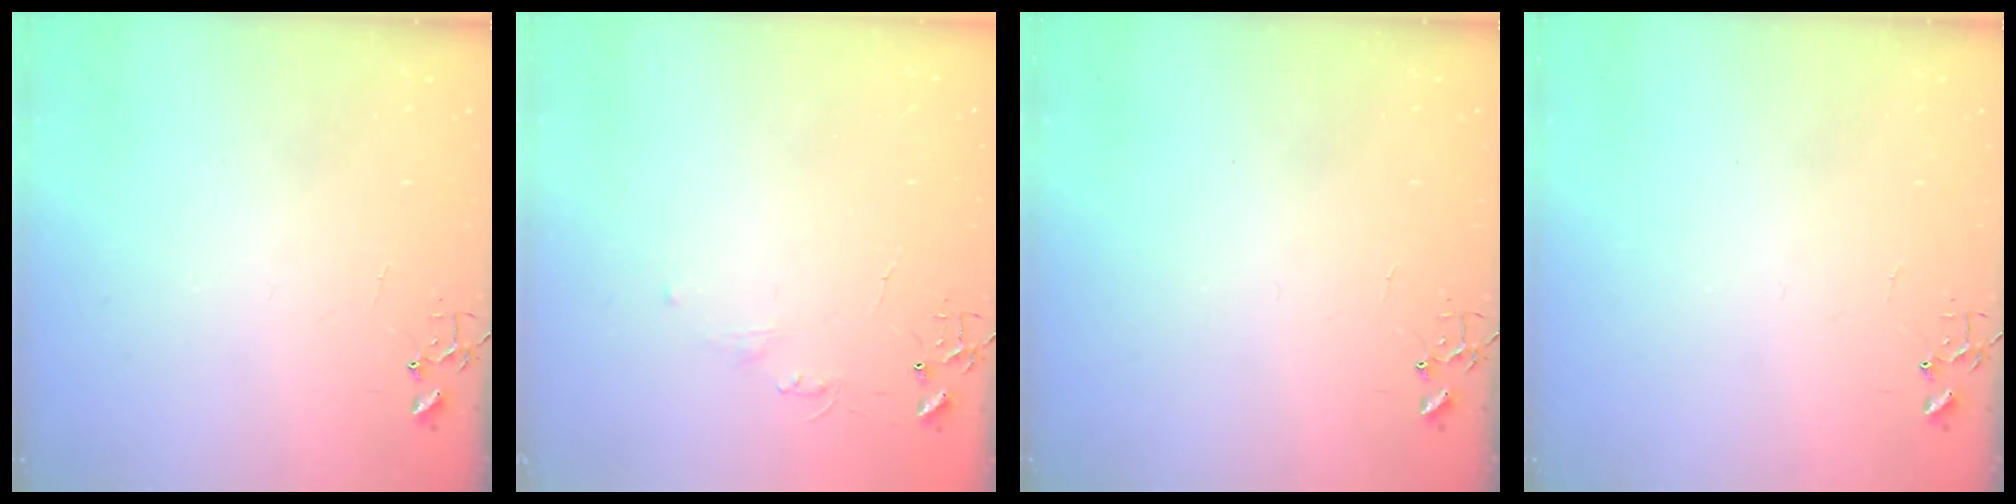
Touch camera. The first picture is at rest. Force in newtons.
{"total": 4.0, "press": 3.9, "slide": 0.6}
{"total": 0.0}
{"total": 0.0}